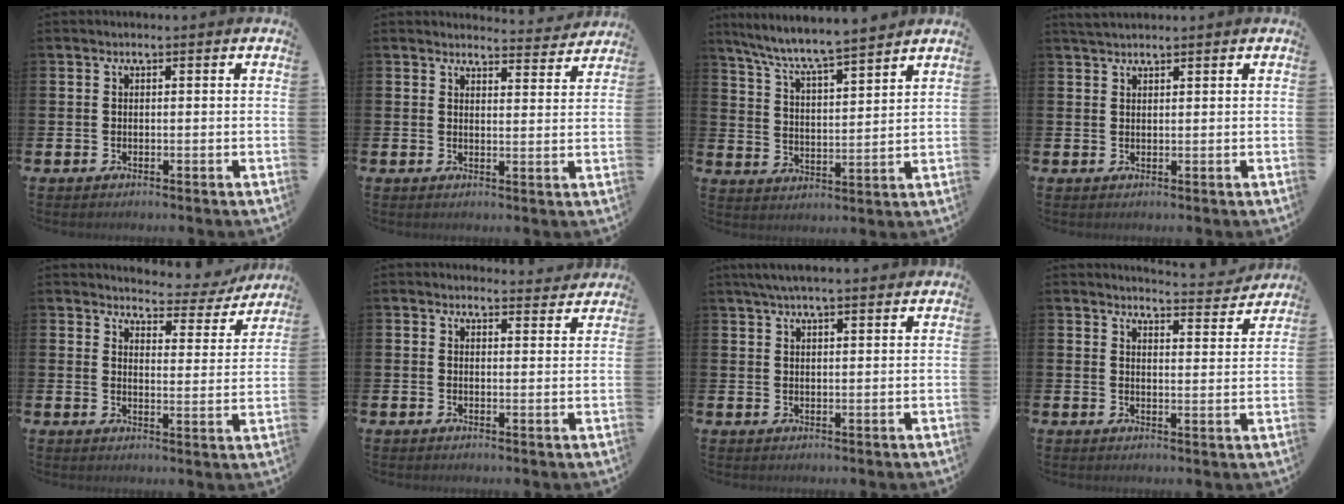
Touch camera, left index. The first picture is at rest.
{"total": 3.7, "force": [3.7, 0.3, 0.1], "torque": [0.003, -0.028, 0.063]}
{"total": 7.5, "force": [7.1, 0.2, 2.4], "torque": [-0.080, -0.047, 0.124]}
{"total": 1.7, "force": [1.7, 0.3, 0.3], "torque": [-0.008, 0.003, 0.031]}
{"total": 4.0, "force": [3.8, 1.2, 0.5], "torque": [-0.019, -0.033, 0.060]}
{"total": 2.6, "force": [2.6, 0.4, 0.0], "torque": [0.008, -0.018, 0.044]}
{"total": 3.8, "force": [3.4, 0.4, 1.7], "torque": [-0.042, -0.003, 0.062]}
{"total": 4.4, "force": [4.4, 0.2, 0.6], "torque": [-0.001, -0.037, 0.072]}